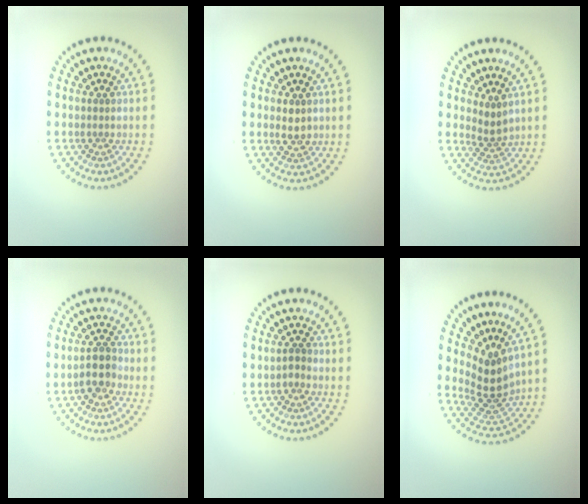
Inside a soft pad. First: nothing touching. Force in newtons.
{"total": 1.6, "press": 1.5, "slide": 0.4}
{"total": 1.9, "press": 1.2, "slide": 1.5}
{"total": 2.4, "press": 2.3, "slide": 0.9}
{"total": 0.8, "press": 0.7, "slide": 0.3}
{"total": 3.6, "press": 2.7, "slide": 2.4}